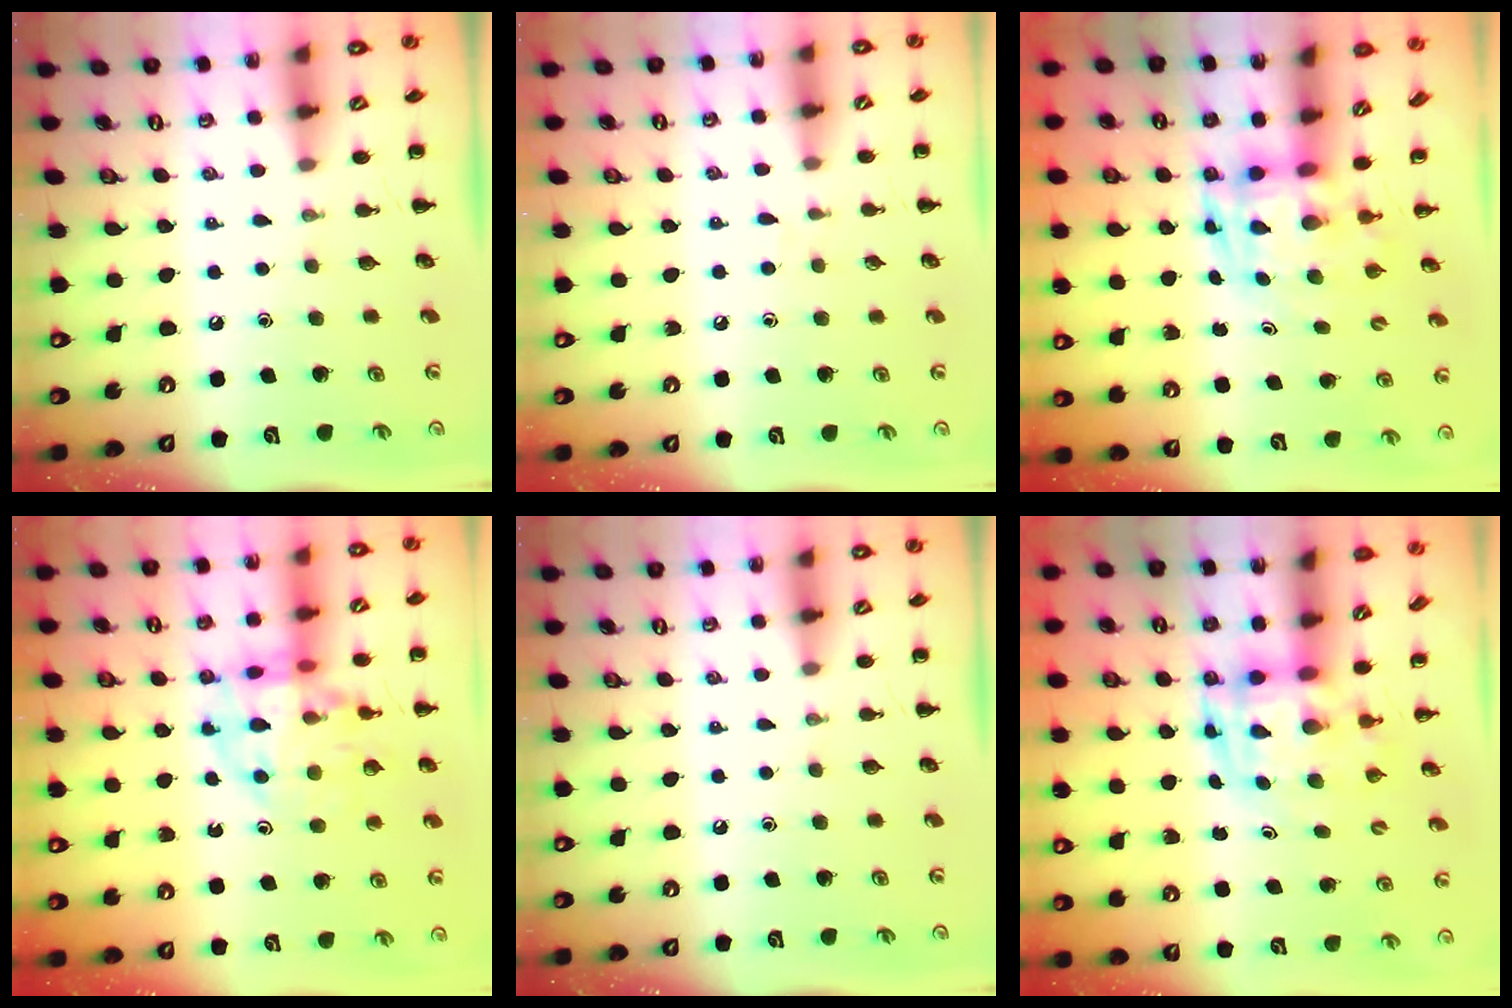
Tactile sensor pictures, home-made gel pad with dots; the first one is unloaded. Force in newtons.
{"total": 2.8, "press": 2.4, "slide": 1.4}
{"total": 3.6, "press": 3.5, "slide": 0.7}
{"total": 14.4, "press": 14.1, "slide": 2.6}
{"total": 0.0}
{"total": 3.6, "press": 3.5, "slide": 0.7}